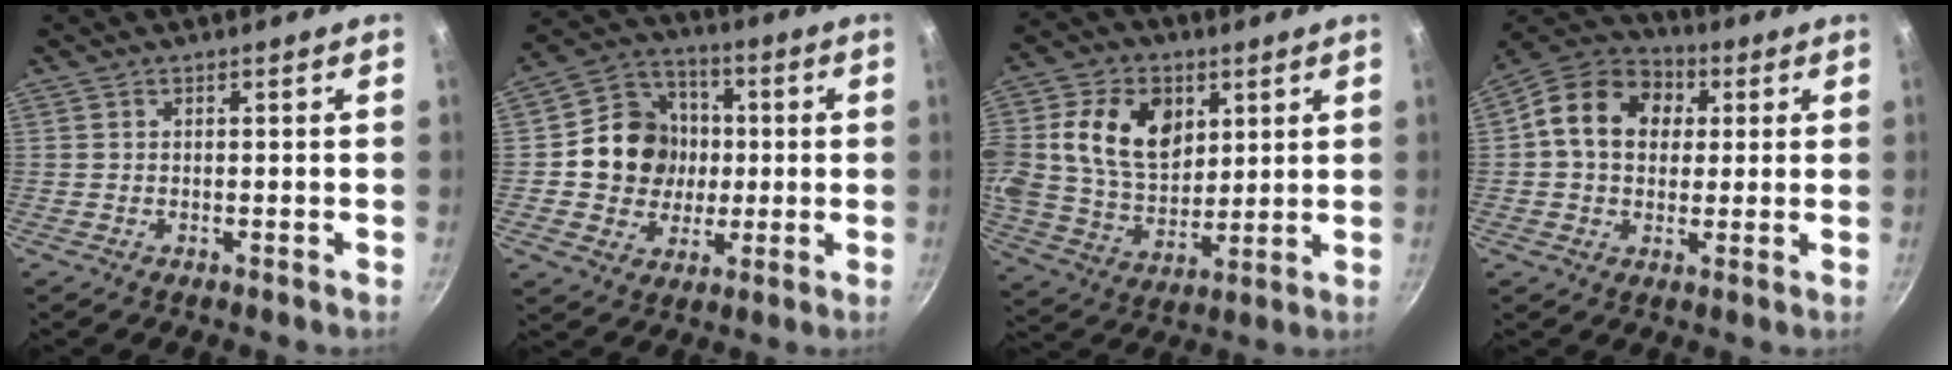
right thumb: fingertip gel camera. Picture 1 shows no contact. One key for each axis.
{"total": 14.1, "fx": 0.3, "fy": 12.8, "fz": 6.0, "tx": -0.067, "ty": 0.022, "tz": -0.002}
{"total": 17.7, "fx": 5.0, "fy": 12.7, "fz": 11.3, "tx": -0.185, "ty": -0.009, "tz": 0.091}
{"total": 14.2, "fx": 2.9, "fy": 11.2, "fz": 8.2, "tx": -0.121, "ty": 0.022, "tz": 0.028}